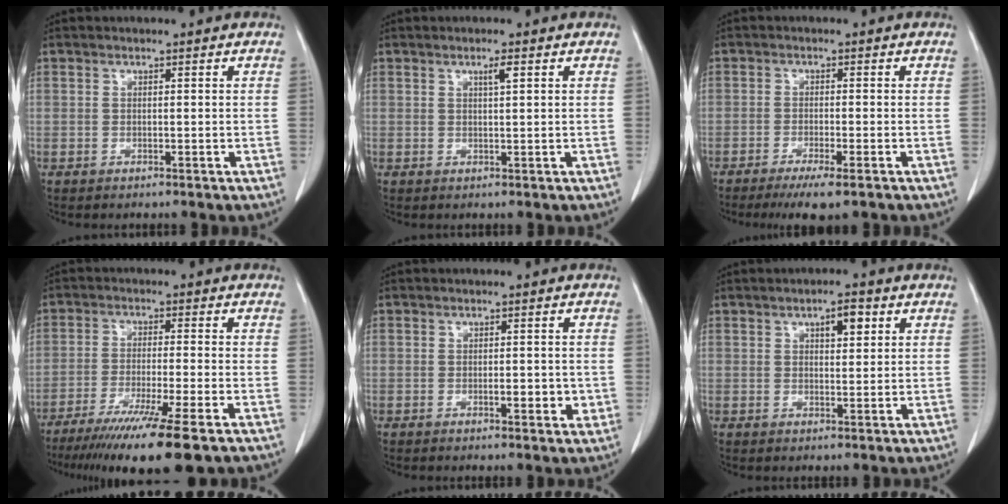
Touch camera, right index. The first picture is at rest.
{"total": 1.6, "force": [0.8, -0.1, 1.4], "torque": [-0.025, -0.002, 0.013]}
{"total": 5.4, "force": [-3.7, 0.1, 3.9], "torque": [-0.062, -0.014, -0.058]}
{"total": 13.8, "force": [-9.7, -0.7, 9.8], "torque": [-0.156, -0.045, -0.155]}
{"total": 4.7, "force": [-1.0, 1.4, 4.3], "torque": [-0.061, -0.003, -0.010]}
{"total": 3.6, "force": [1.6, 1.2, 3.0], "torque": [-0.046, 0.003, 0.024]}